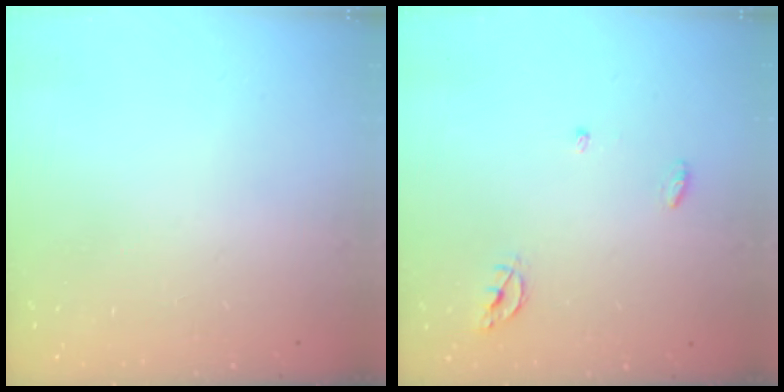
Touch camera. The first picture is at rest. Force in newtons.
{"total": 4.2, "press": 4.2, "slide": 0.3}